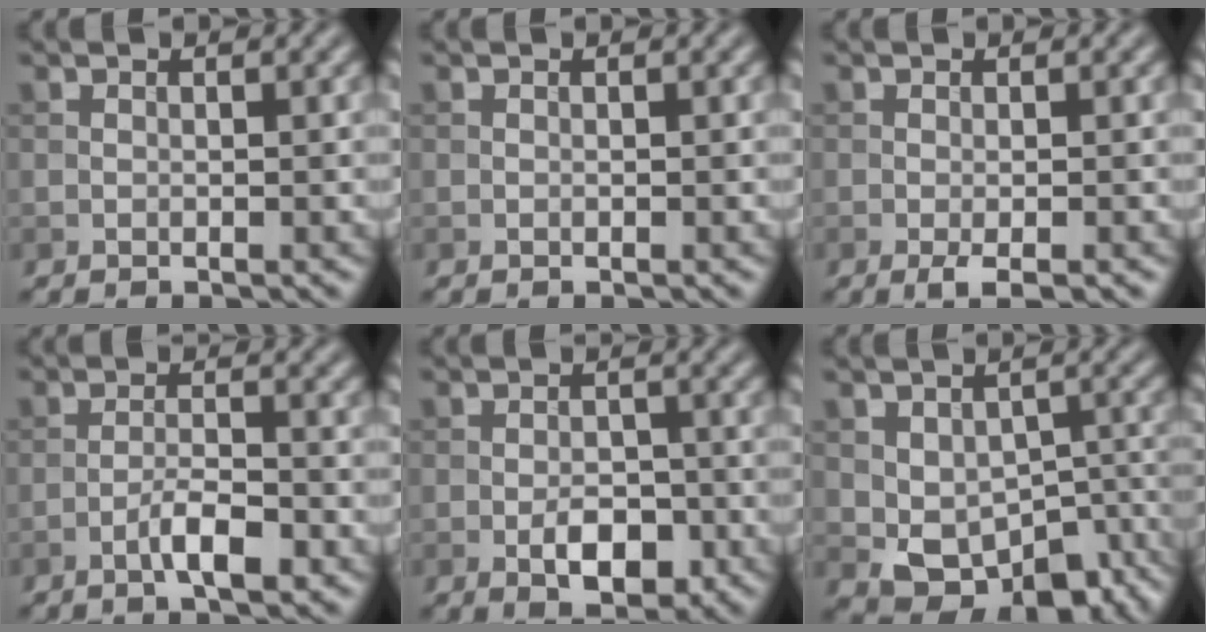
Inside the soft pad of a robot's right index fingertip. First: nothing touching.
{"total": 0.0}
{"total": 1.8, "force": [-0.8, 0.2, 1.5], "torque": [-0.027, -0.003, -0.016]}
{"total": 3.3, "force": [-1.7, 0.8, 2.7], "torque": [-0.051, 0.006, -0.034]}
{"total": 4.1, "force": [-1.6, 2.2, 3.1], "torque": [-0.046, -0.001, -0.025]}
{"total": 9.9, "force": [-4.1, 6.2, 6.6], "torque": [-0.089, -0.012, -0.044]}